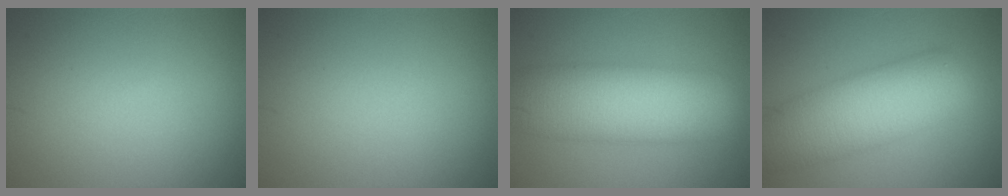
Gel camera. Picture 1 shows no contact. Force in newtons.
{"total": 0.0}
{"total": 9.8, "press": 9.8, "slide": 0.4}
{"total": 8.6, "press": 8.6, "slide": 0.7}